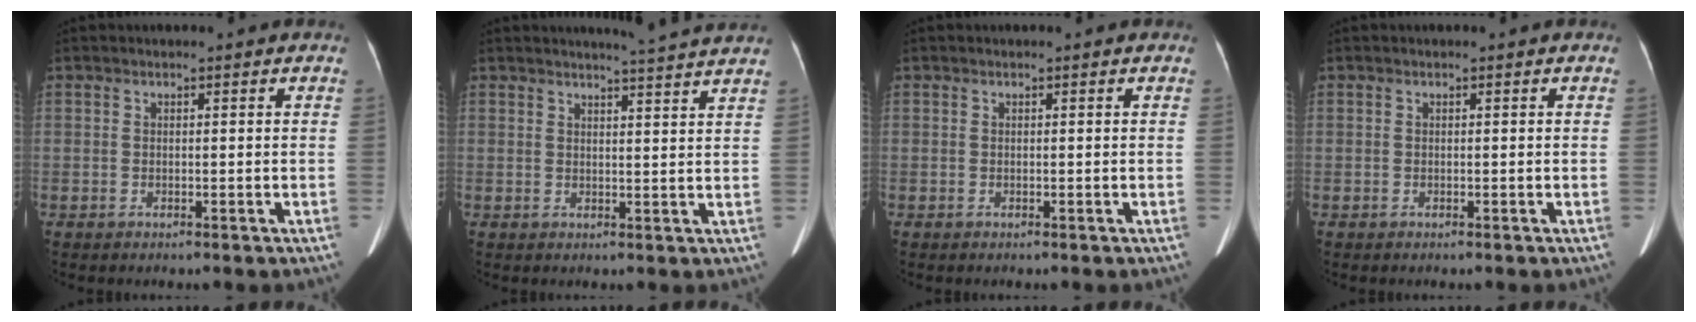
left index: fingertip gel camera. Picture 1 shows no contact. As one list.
[{"total": 7.2, "force": [6.8, -1.1, 2.2], "torque": [-0.036, -0.003, 0.071]}, {"total": 0.0}, {"total": 0.0}]